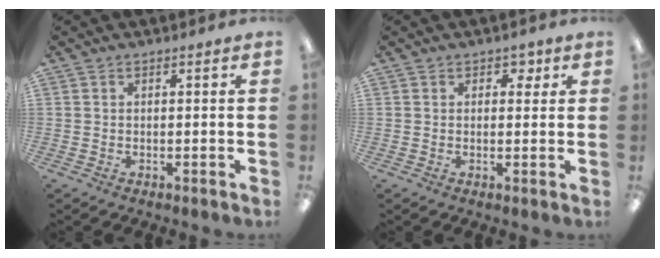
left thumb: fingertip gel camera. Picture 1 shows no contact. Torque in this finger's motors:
{"motor_torque": [-0.37, 0.14, -0.21, -0.18, 0.00]}